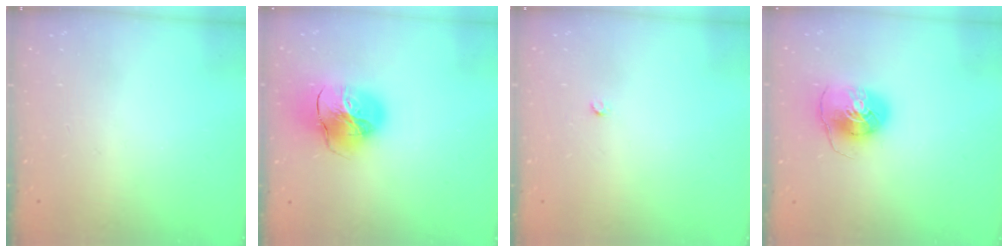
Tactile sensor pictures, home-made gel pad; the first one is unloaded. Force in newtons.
{"total": 19.2, "press": 19.0, "slide": 2.1}
{"total": 2.2, "press": 2.2, "slide": 0.3}
{"total": 8.5, "press": 8.4, "slide": 1.3}